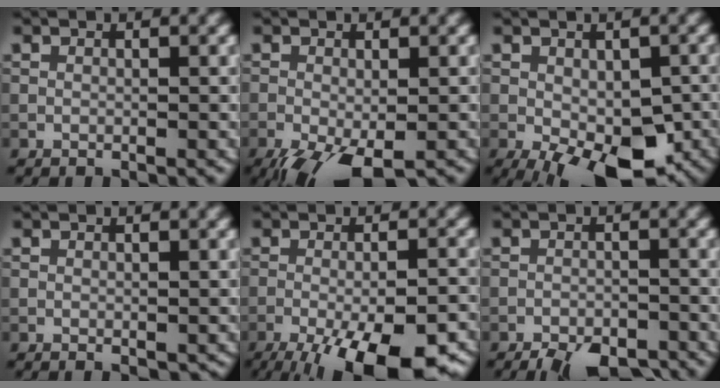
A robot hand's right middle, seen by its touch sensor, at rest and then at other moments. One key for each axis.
{"total": 6.2, "fx": -3.5, "fy": 2.2, "fz": 4.7, "tx": -0.088, "ty": -0.020, "tz": -0.057}
{"total": 9.5, "fx": -4.0, "fy": 4.6, "fz": 7.3, "tx": -0.122, "ty": -0.025, "tz": -0.049}
{"total": 0.6, "fx": -0.1, "fy": 0.3, "fz": 0.5, "tx": -0.004, "ty": -0.003, "tz": 0.000}
{"total": 14.5, "fx": -8.9, "fy": 4.7, "fz": 10.4, "tx": -0.138, "ty": -0.034, "tz": -0.118}
{"total": 5.9, "fx": -5.0, "fy": 1.9, "fz": 2.6, "tx": -0.034, "ty": -0.011, "tz": -0.073}